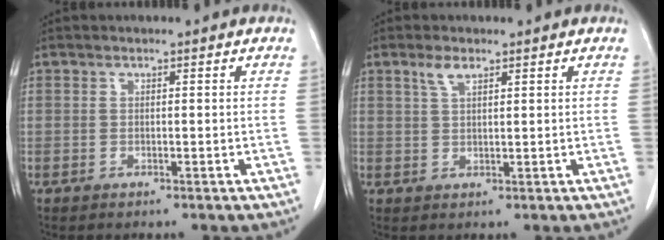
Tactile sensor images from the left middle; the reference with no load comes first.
{"total": 2.4, "force": [1.6, 0.7, 1.6], "torque": [-0.039, 0.003, 0.036]}